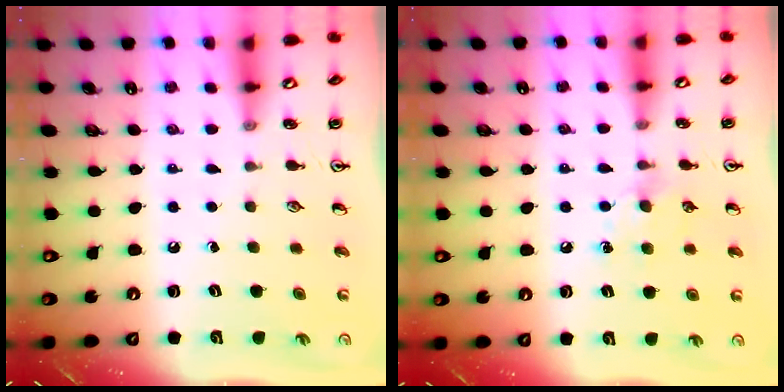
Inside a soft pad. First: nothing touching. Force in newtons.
{"total": 6.8, "press": 6.8, "slide": 0.8}